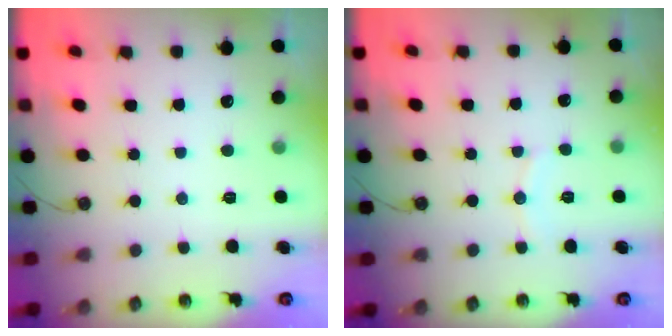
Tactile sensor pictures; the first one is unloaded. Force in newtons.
{"total": 5.2, "press": 5.2, "slide": 0.6}